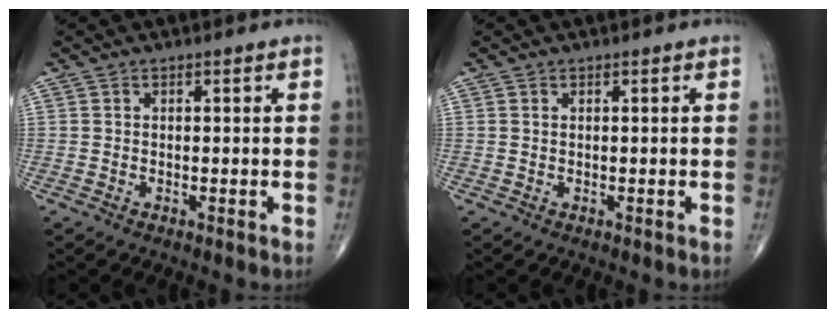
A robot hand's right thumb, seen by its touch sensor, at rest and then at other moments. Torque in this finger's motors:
{"motor_torque": [-0.31, 0.05, 0.13, 0.08, 0.02]}